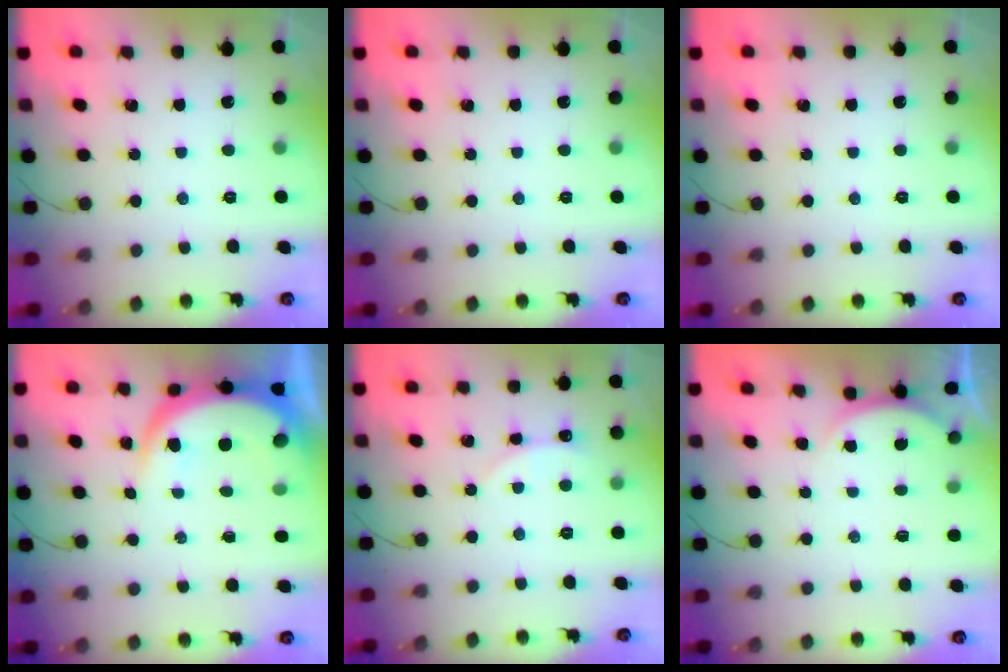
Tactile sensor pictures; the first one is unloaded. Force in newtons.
{"total": 0.0}
{"total": 0.0}
{"total": 9.1, "press": 9.1, "slide": 1.1}
{"total": 2.5, "press": 2.5, "slide": 0.3}
{"total": 2.4, "press": 2.4, "slide": 0.6}